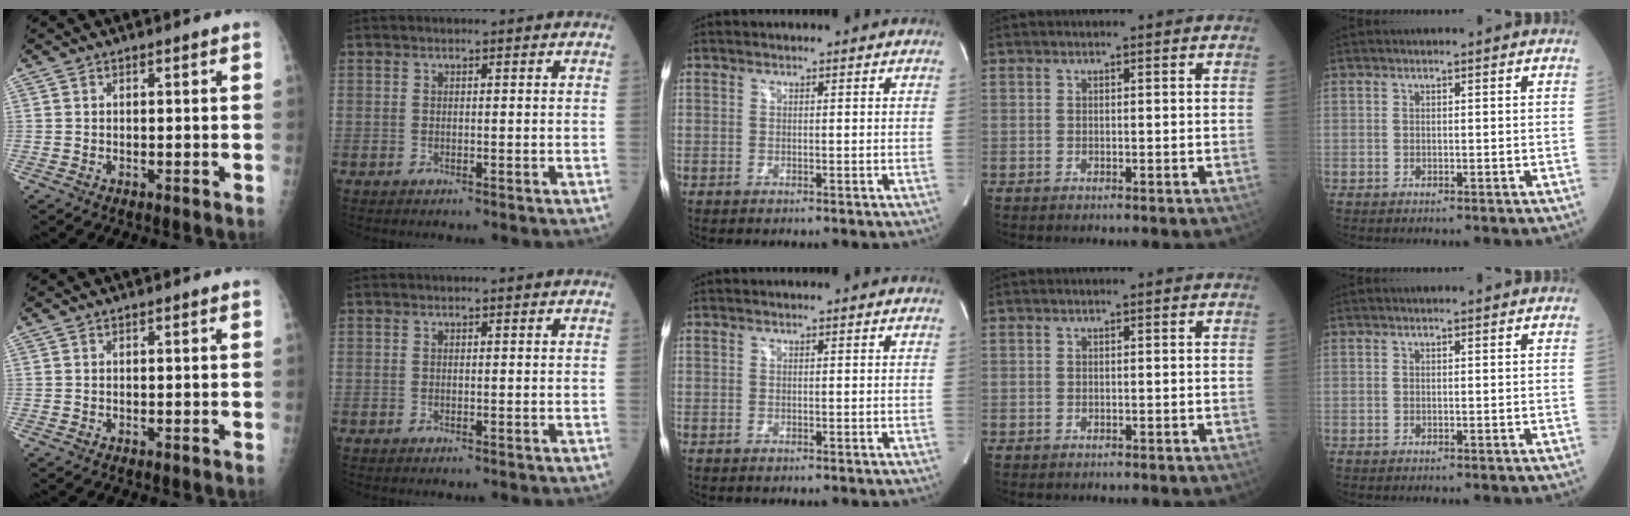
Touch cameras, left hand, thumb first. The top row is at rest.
{"ring": {"total": 0.6, "force": [-0.5, 0.2, 0.1], "torque": [-0.007, 0.001, -0.007]}}